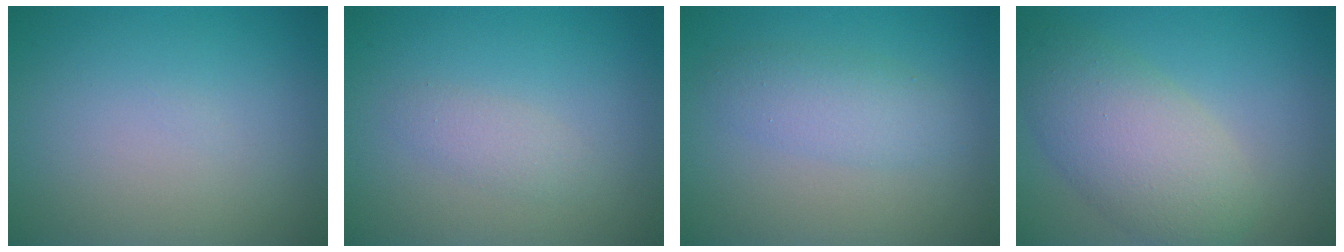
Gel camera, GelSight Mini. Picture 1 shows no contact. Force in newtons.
{"total": 1.4, "press": 1.4, "slide": 0.1}
{"total": 2.8, "press": 2.8, "slide": 0.1}
{"total": 6.5, "press": 6.5, "slide": 0.4}